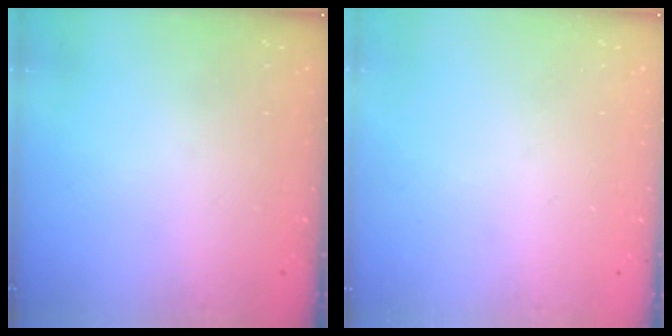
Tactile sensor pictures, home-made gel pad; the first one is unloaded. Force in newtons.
{"total": 0.0}